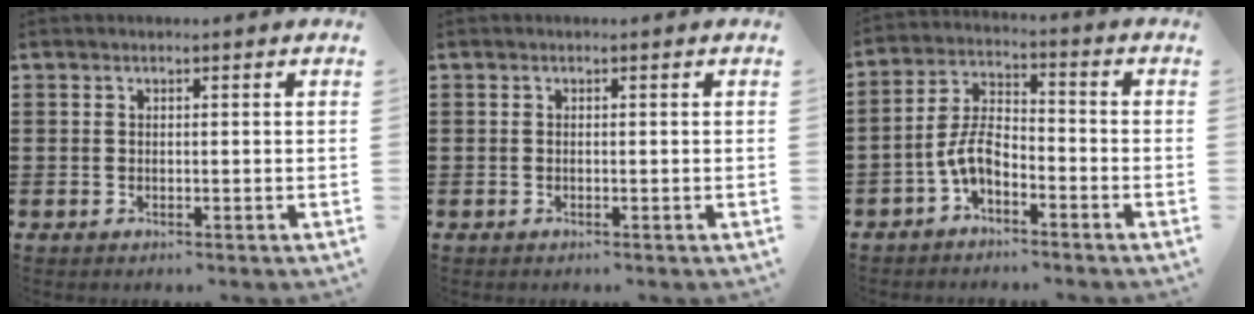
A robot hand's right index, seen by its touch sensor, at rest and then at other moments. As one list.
[{"total": 0.0}, {"total": 6.0, "force": [-3.2, 2.6, 4.4], "torque": [-0.111, 0.003, -0.070]}]